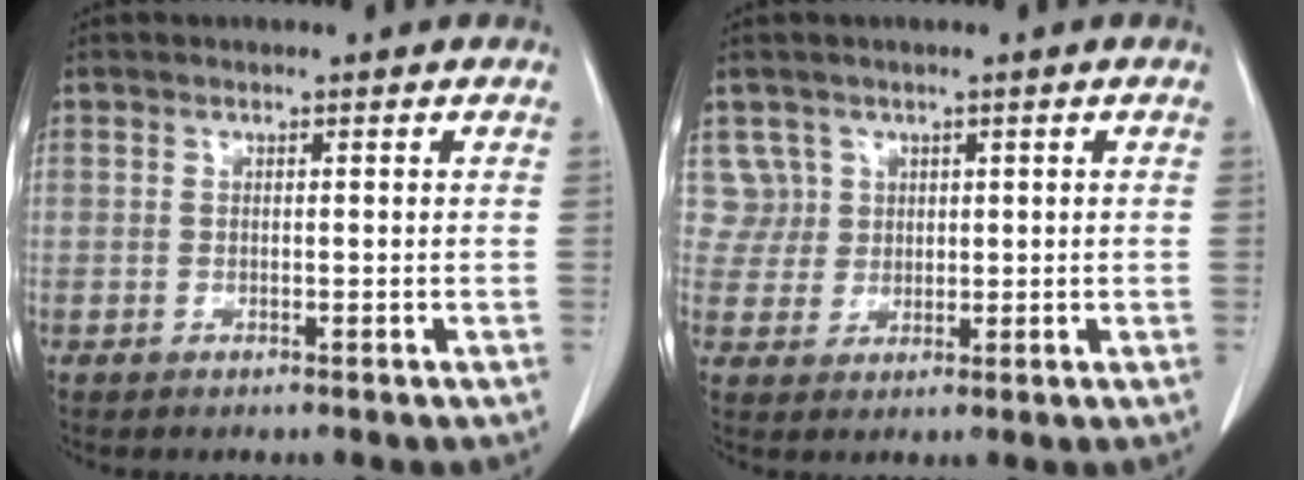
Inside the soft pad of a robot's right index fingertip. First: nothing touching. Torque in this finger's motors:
{"motor_torque": [-0.28, 0.26, -0.18, -0.03]}